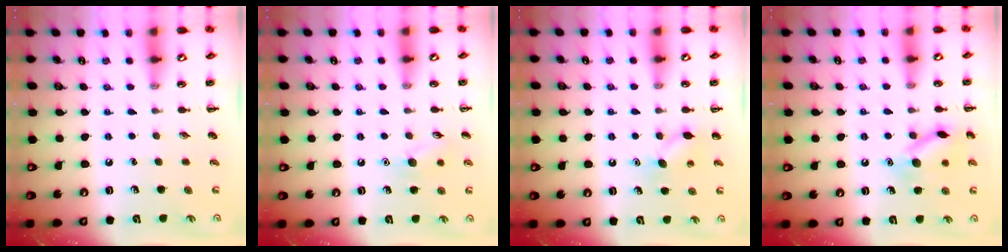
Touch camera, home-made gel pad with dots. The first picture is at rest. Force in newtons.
{"total": 7.2, "press": 7.0, "slide": 1.7}
{"total": 8.0, "press": 7.8, "slide": 1.7}
{"total": 13.0, "press": 13.0, "slide": 0.8}